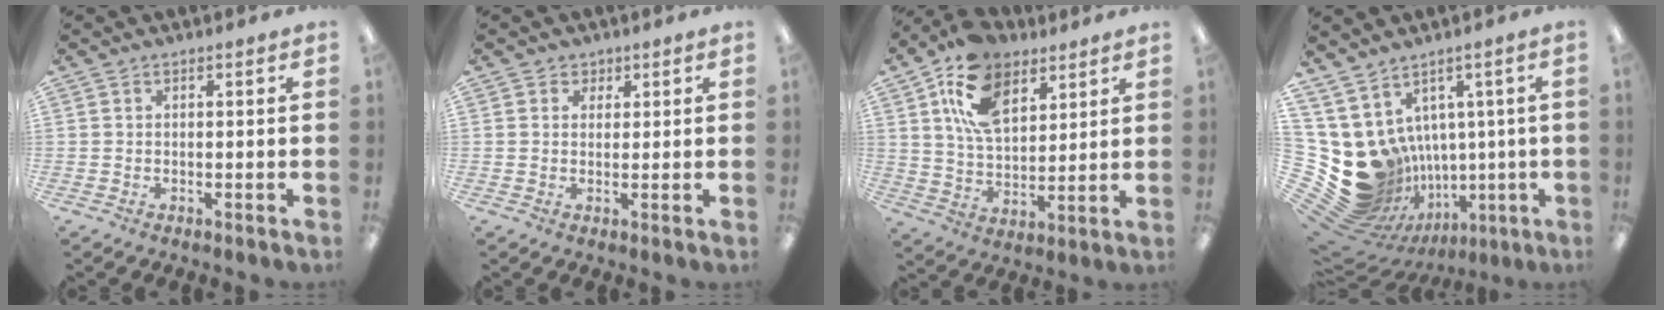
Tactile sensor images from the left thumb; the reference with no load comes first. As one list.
[{"total": 2.1, "force": [1.2, 1.7, 0.0], "torque": [0.005, 0.000, 0.020]}, {"total": 15.7, "force": [8.5, 9.6, 9.0], "torque": [-0.172, -0.014, 0.162]}, {"total": 15.5, "force": [-0.3, 14.0, 6.7], "torque": [-0.153, -0.045, 0.036]}]